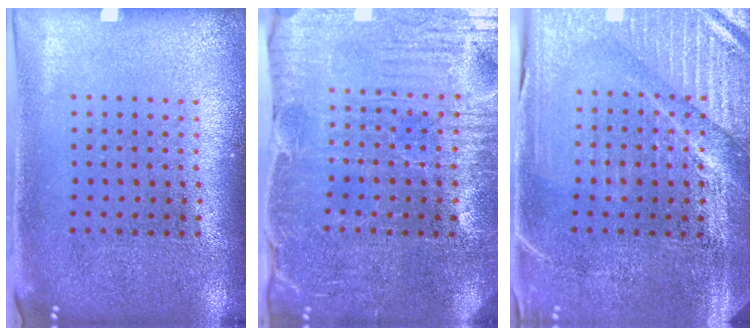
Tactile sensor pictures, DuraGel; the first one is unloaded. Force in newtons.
{"total": 3.8, "press": 3.8, "slide": 0.5}
{"total": 4.0, "press": 3.9, "slide": 1.0}